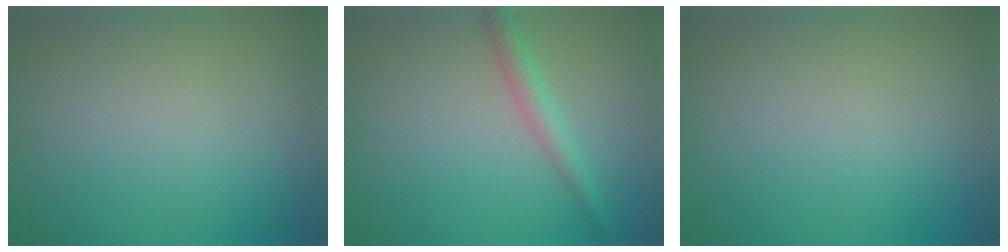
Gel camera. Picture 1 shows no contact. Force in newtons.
{"total": 2.2, "press": 2.2, "slide": 0.2}
{"total": 0.0}